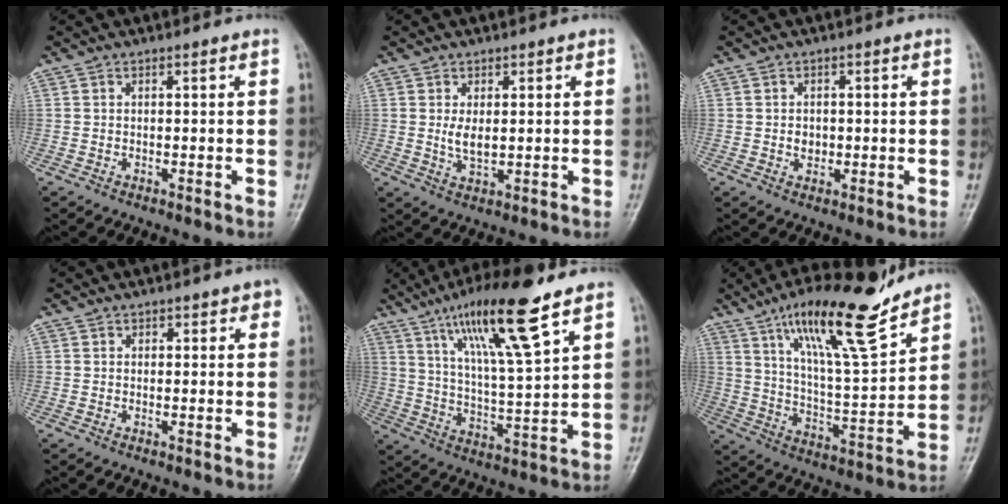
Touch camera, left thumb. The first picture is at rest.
{"total": 3.6, "force": [0.5, 2.0, 2.9], "torque": [-0.050, -0.011, 0.013]}
{"total": 2.4, "force": [-0.2, 2.1, 1.3], "torque": [-0.007, 0.003, -0.002]}
{"total": 2.1, "force": [1.1, 1.4, 1.1], "torque": [0.008, -0.003, 0.011]}
{"total": 17.0, "force": [10.2, 2.4, 13.4], "torque": [-0.229, -0.044, 0.186]}
{"total": 18.6, "force": [12.8, 3.7, 12.9], "torque": [-0.195, -0.068, 0.222]}